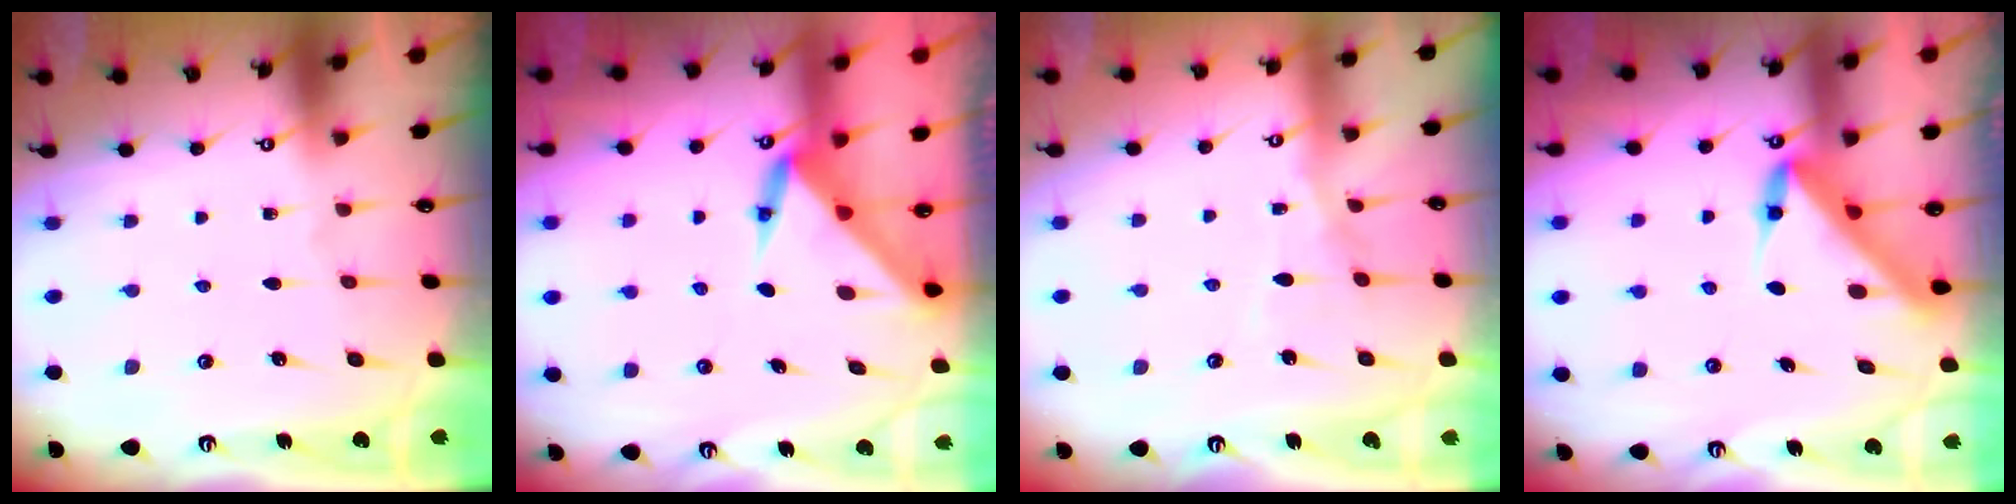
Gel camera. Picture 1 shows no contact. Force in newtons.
{"total": 3.8, "press": 3.8, "slide": 0.2}
{"total": 6.2, "press": 6.2, "slide": 0.5}
{"total": 4.6, "press": 4.6, "slide": 0.4}